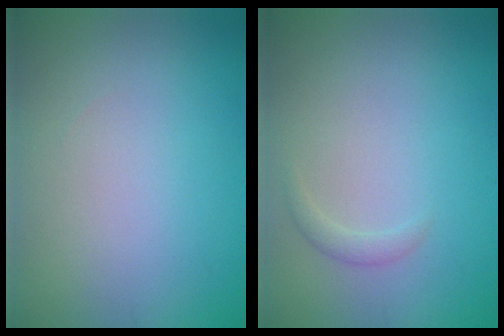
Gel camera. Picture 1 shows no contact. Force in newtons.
{"total": 0.9, "press": 0.9, "slide": 0.1}